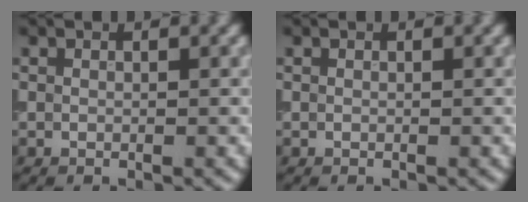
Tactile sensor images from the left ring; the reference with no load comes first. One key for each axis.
{"total": 0.0}